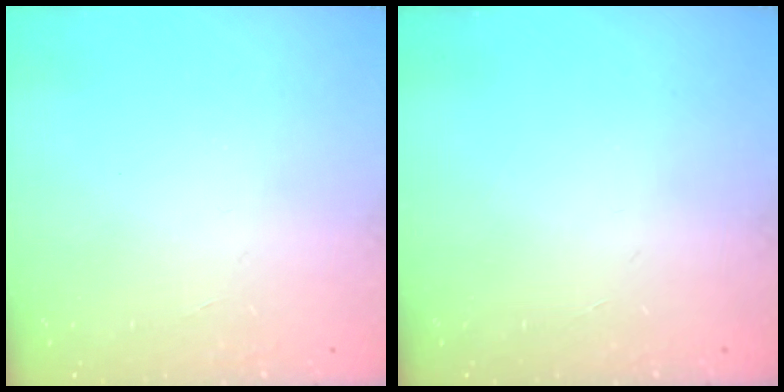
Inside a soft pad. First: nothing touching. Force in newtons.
{"total": 0.0}